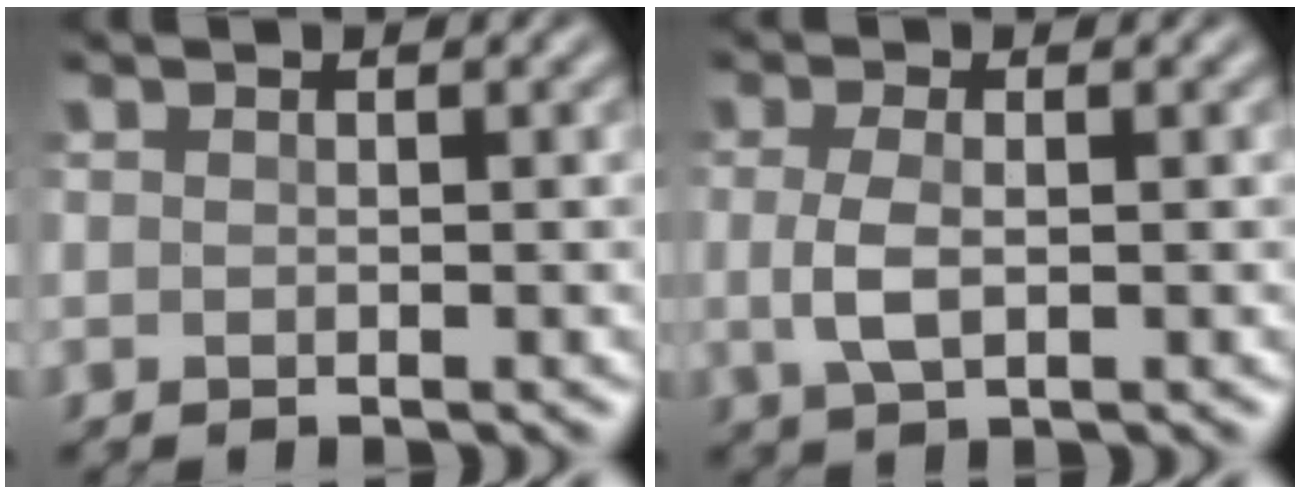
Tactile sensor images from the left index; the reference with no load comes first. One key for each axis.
{"total": 2.2, "fx": 0.2, "fy": 0.9, "fz": 2.0, "tx": -0.050, "ty": 0.002, "tz": 0.002}